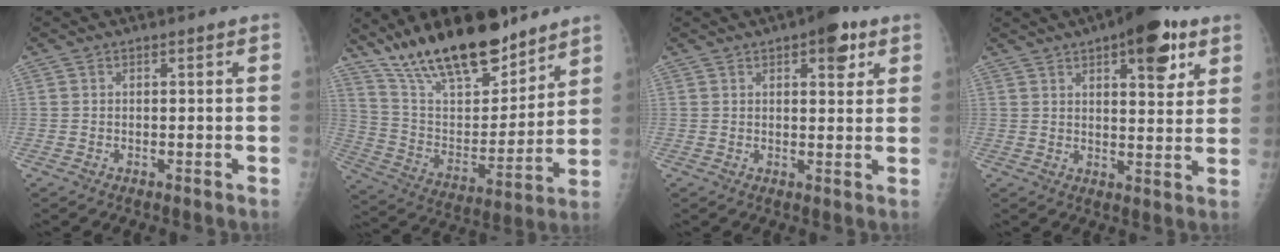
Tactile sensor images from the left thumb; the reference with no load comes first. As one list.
[{"total": 22.5, "force": [17.0, 7.8, 12.5], "torque": [-0.173, -0.080, 0.298]}, {"total": 6.2, "force": [3.2, 2.7, 4.5], "torque": [-0.038, -0.010, 0.036]}, {"total": 12.8, "force": [6.8, 5.0, 9.6], "torque": [-0.097, -0.024, 0.089]}]